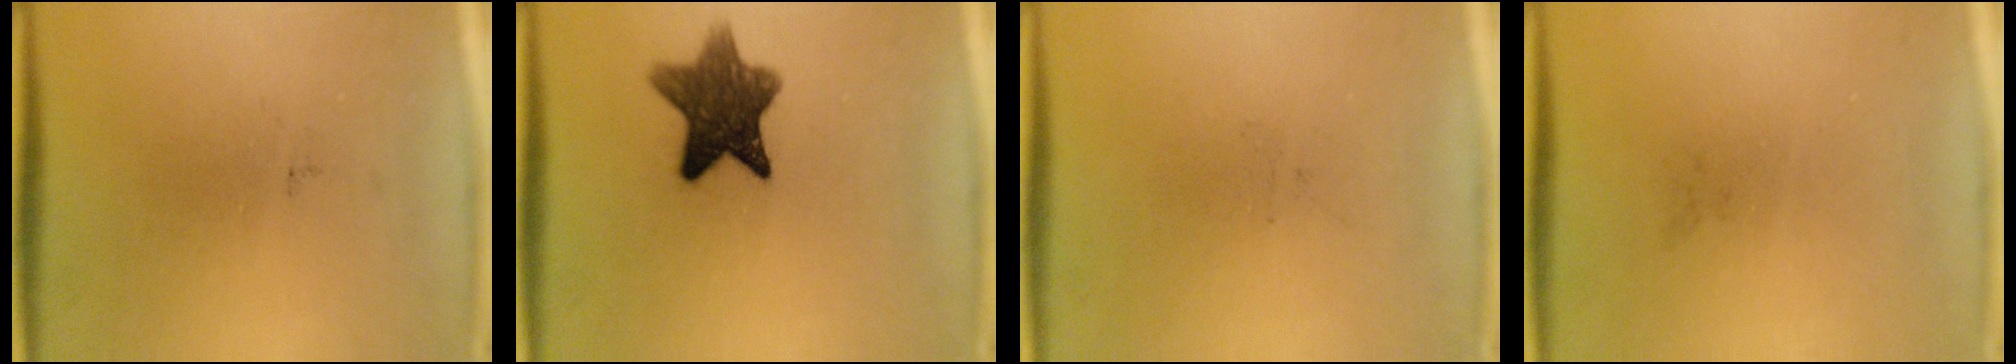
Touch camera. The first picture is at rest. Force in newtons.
{"total": 9.7}
{"total": 0.0}
{"total": 0.0}